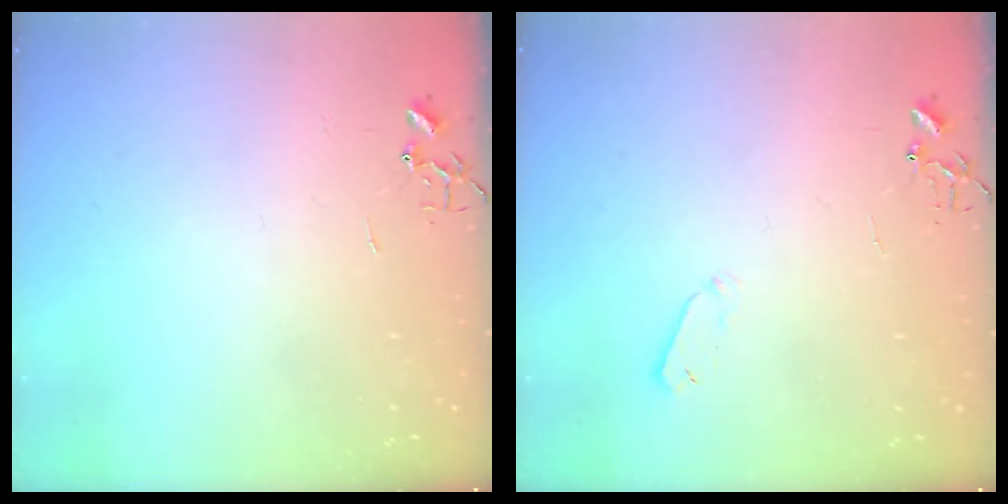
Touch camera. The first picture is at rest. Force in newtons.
{"total": 3.7, "press": 3.6, "slide": 0.7}